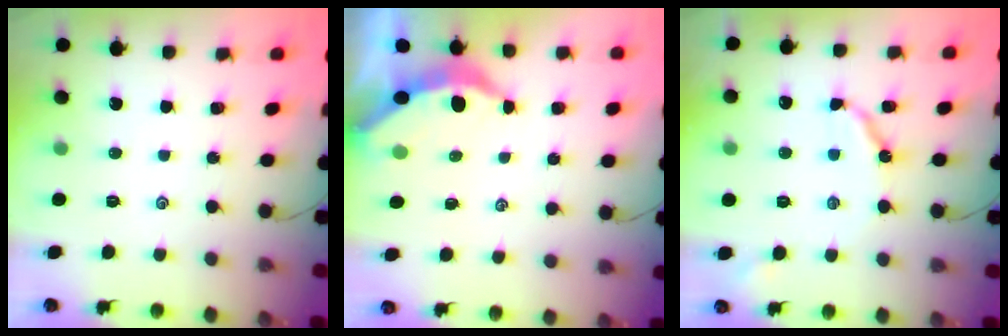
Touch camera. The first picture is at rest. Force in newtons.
{"total": 3.6, "press": 3.6, "slide": 0.5}
{"total": 7.4, "press": 7.4, "slide": 0.7}